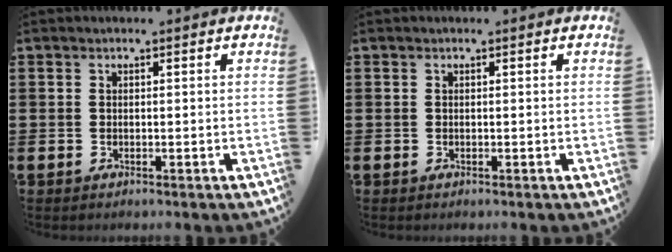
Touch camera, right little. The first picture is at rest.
{"total": 0.0}